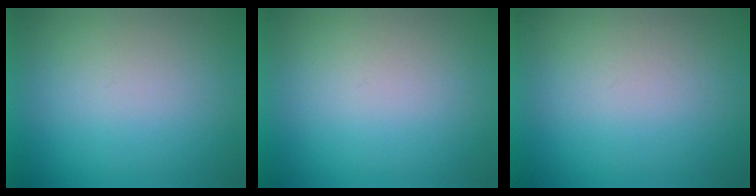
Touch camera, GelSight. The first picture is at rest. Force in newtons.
{"total": 1.0}
{"total": 1.1}